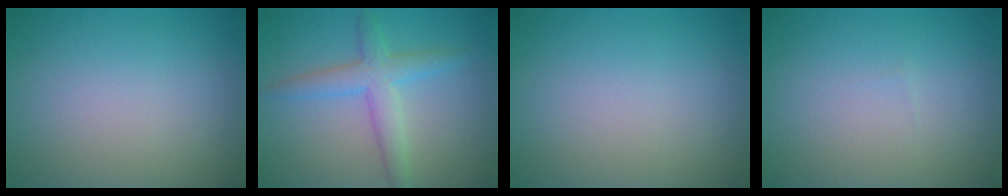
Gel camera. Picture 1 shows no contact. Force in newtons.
{"total": 3.7, "press": 3.7, "slide": 0.0}
{"total": 0.0}
{"total": 0.0}